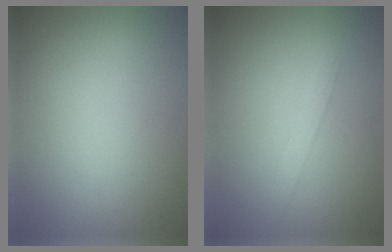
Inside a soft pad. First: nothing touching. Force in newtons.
{"total": 1.2, "press": 1.2, "slide": 0.1}